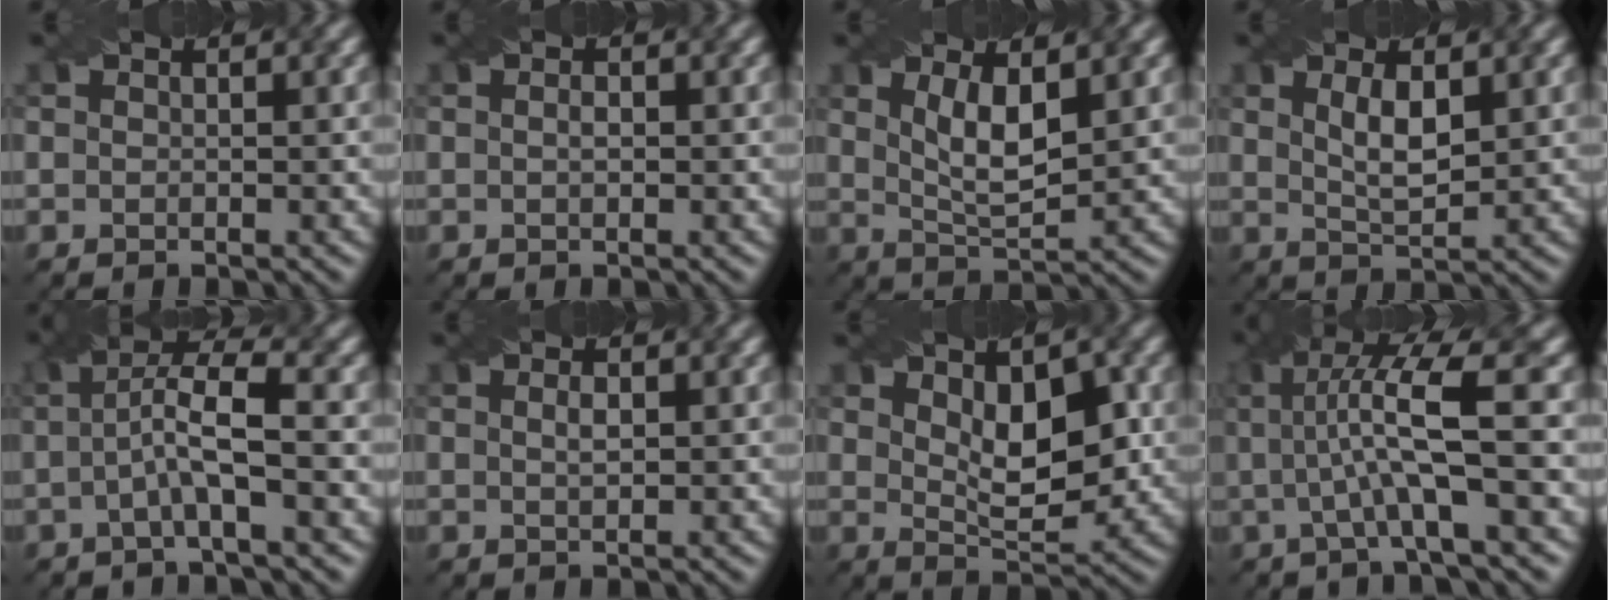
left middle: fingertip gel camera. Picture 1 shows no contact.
{"total": 0.8, "force": [0.0, 0.4, 0.7], "torque": [-0.014, 0.000, 0.001]}
{"total": 4.4, "force": [1.4, 1.5, 3.9], "torque": [-0.082, -0.006, 0.029]}
{"total": 3.2, "force": [1.1, 1.1, 2.8], "torque": [-0.060, -0.001, 0.024]}
{"total": 4.9, "force": [-0.4, 0.8, 4.8], "torque": [-0.093, 0.013, -0.013]}
{"total": 1.1, "force": [0.3, 0.4, 1.0], "torque": [-0.020, 0.002, 0.007]}
{"total": 6.3, "force": [1.2, 2.9, 5.5], "torque": [-0.086, 0.000, 0.023]}
{"total": 7.5, "force": [0.8, 1.3, 7.3], "torque": [-0.121, 0.010, 0.012]}